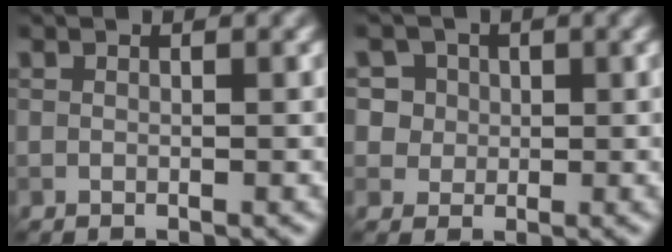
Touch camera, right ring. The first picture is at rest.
{"total": 5.9, "force": [2.6, 4.8, 2.2], "torque": [-0.028, 0.018, 0.027]}